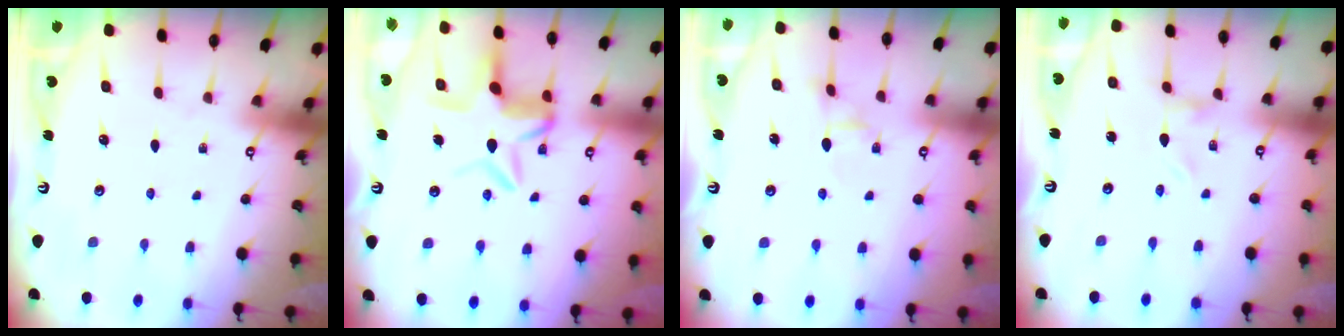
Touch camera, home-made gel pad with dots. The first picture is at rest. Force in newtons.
{"total": 8.1, "press": 7.9, "slide": 1.9}
{"total": 3.1, "press": 3.1, "slide": 0.3}
{"total": 0.0}